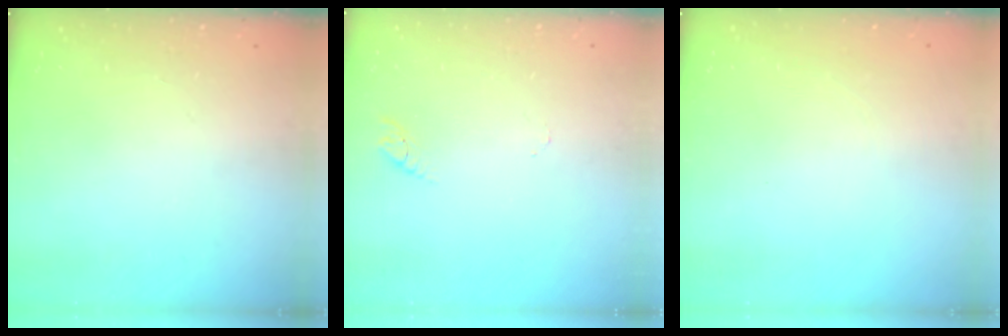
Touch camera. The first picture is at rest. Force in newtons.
{"total": 2.7, "press": 2.7, "slide": 0.2}
{"total": 0.0}